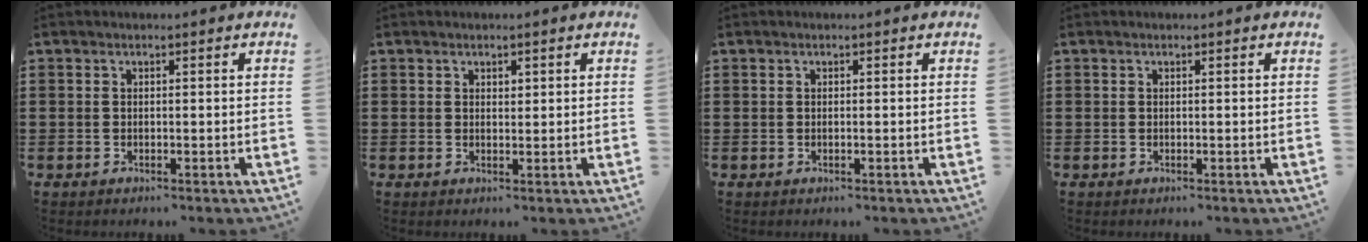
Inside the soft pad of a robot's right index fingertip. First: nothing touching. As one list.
[{"total": 1.0, "force": [0.7, 0.6, 0.3], "torque": [-0.006, 0.003, 0.014]}, {"total": 0.0}, {"total": 0.0}]